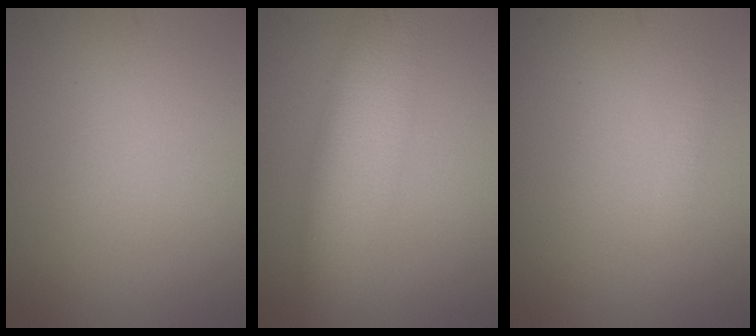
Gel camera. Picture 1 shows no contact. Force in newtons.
{"total": 5.9, "press": 5.9, "slide": 0.1}
{"total": 0.6, "press": 0.6, "slide": 0.0}